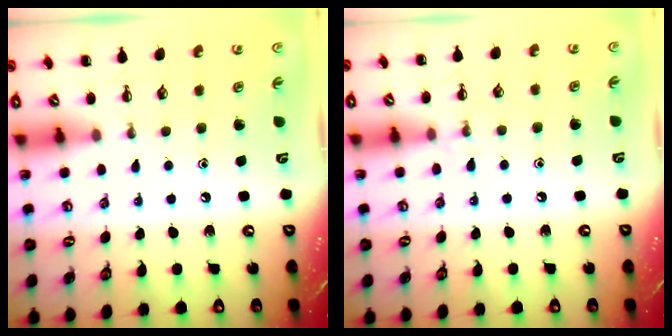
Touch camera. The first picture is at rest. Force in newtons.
{"total": 4.6, "press": 4.3, "slide": 1.5}